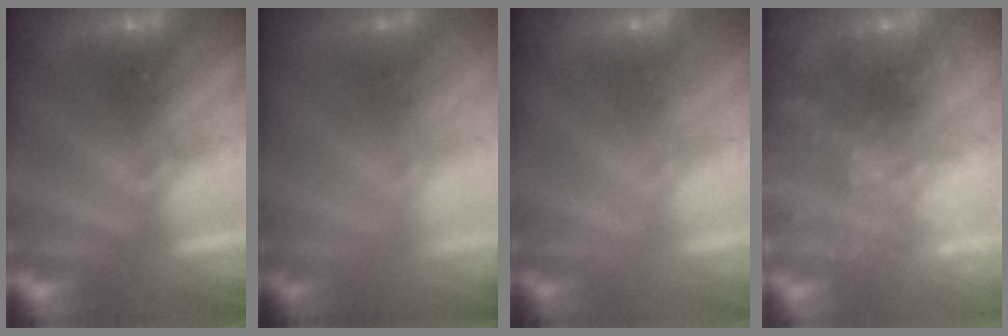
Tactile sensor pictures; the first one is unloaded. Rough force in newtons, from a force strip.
{"total": 1.5}
{"total": 1.6}
{"total": 6.6}